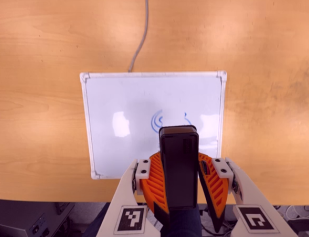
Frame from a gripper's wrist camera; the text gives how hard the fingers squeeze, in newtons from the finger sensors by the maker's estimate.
{"total": 8.9, "left": 9.4, "right": 8.4}